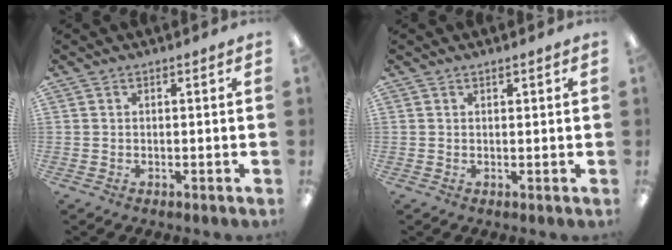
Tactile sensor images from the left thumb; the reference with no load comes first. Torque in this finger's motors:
{"motor_torque": [0.13, -0.05, -0.34, 0.25, -0.01]}